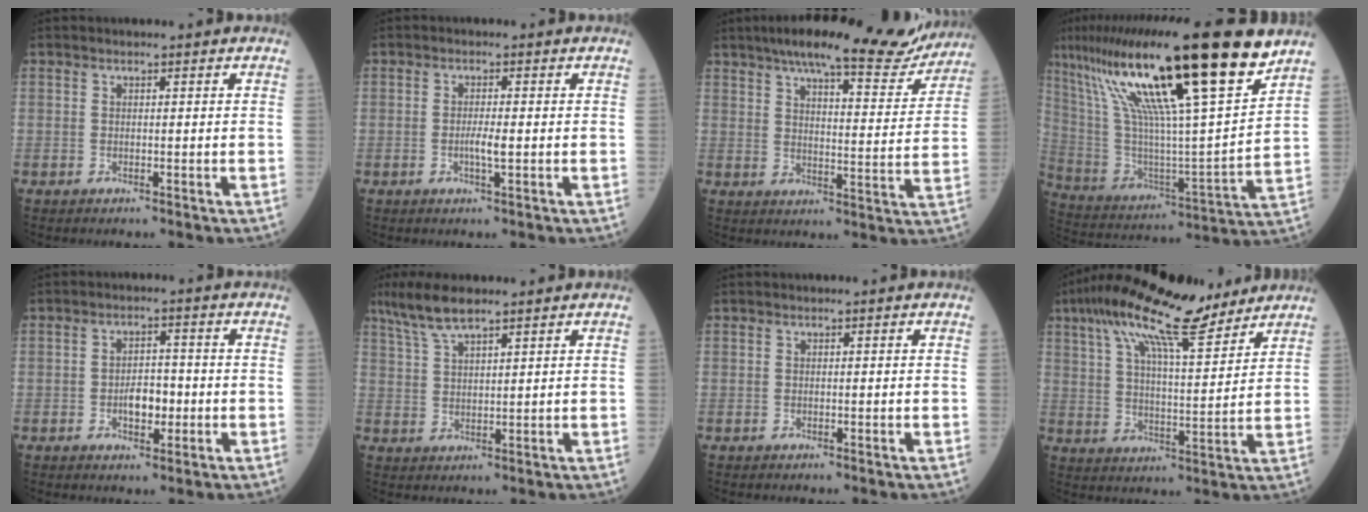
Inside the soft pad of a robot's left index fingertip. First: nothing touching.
{"total": 2.4, "force": [-0.5, 0.1, 2.3], "torque": [-0.046, -0.002, -0.008]}
{"total": 19.6, "force": [17.1, 3.4, 9.0], "torque": [-0.126, -0.001, 0.220]}
{"total": 27.1, "force": [17.2, 1.5, 20.8], "torque": [-0.378, 0.021, 0.299]}
{"total": 4.3, "force": [-1.1, 2.2, 3.5], "torque": [-0.059, 0.007, -0.017]}
{"total": 6.5, "force": [5.0, 0.9, 4.1], "torque": [-0.093, 0.016, 0.099]}
{"total": 0.0}
{"total": 16.6, "force": [12.6, 2.8, 10.4], "torque": [-0.187, 0.031, 0.208]}